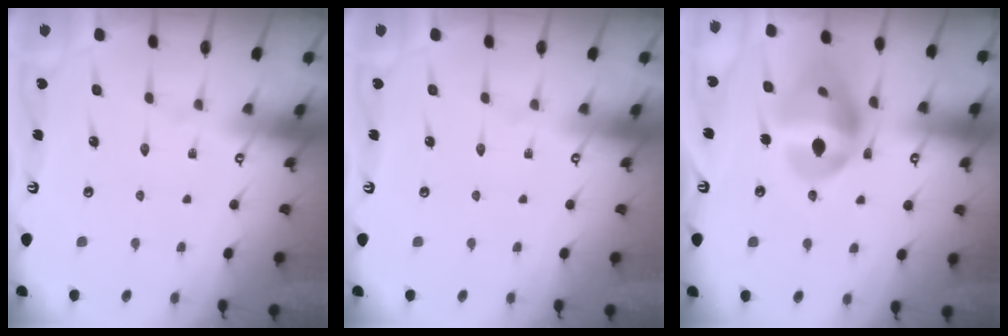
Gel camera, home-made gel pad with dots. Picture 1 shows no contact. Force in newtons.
{"total": 0.0}
{"total": 17.3, "press": 17.2, "slide": 1.9}